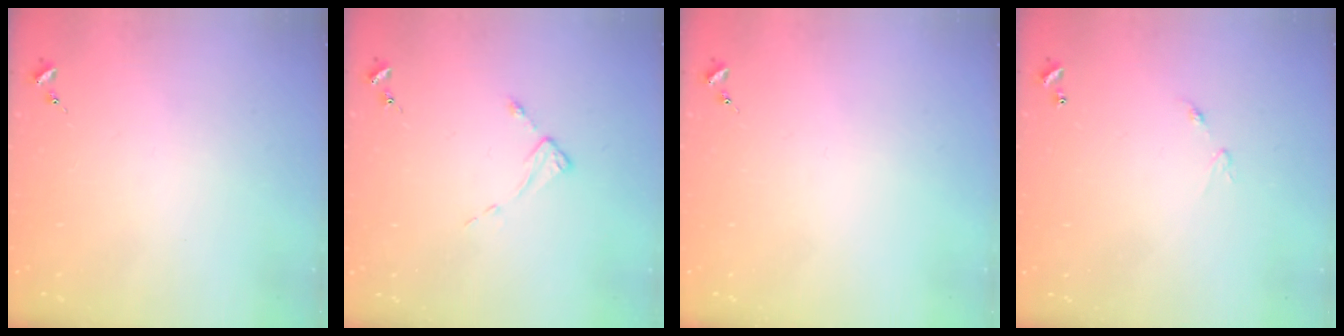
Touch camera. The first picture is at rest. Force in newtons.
{"total": 2.6, "press": 2.6, "slide": 0.4}
{"total": 0.0}
{"total": 5.0, "press": 5.0, "slide": 0.5}